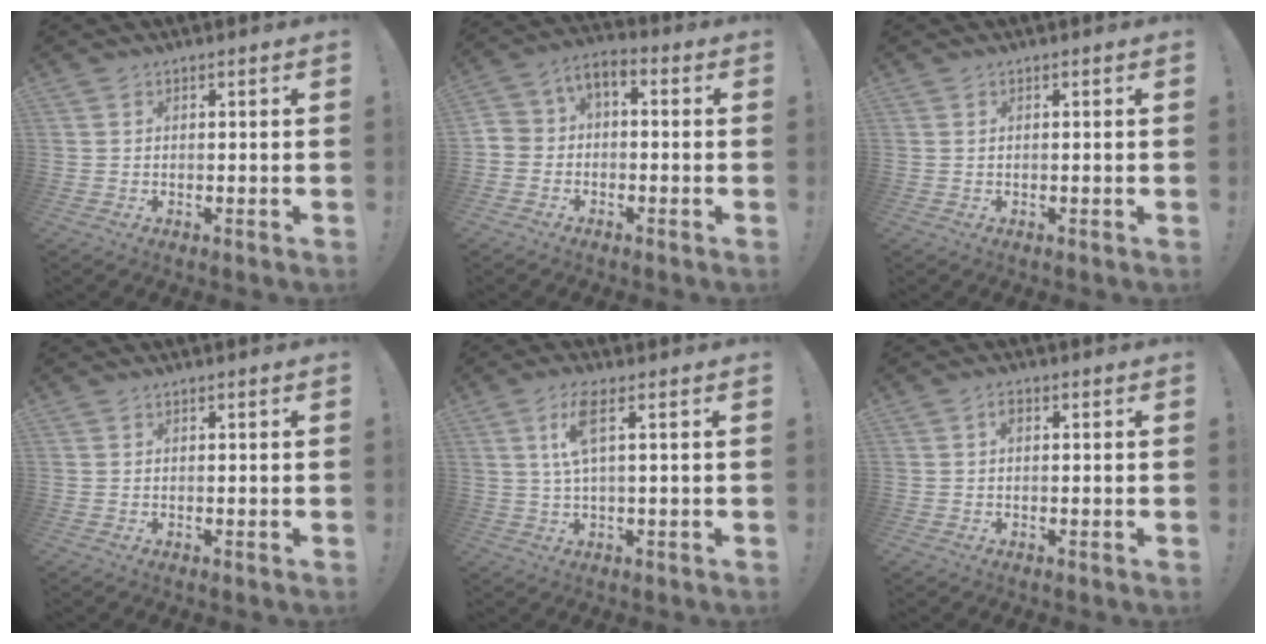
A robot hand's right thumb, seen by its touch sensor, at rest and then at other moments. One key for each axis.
{"total": 4.9, "fx": -2.8, "fy": 3.5, "fz": 2.1, "tx": -0.042, "ty": 0.022, "tz": -0.049}
{"total": 0.0}
{"total": 0.0}
{"total": 7.3, "fx": 2.4, "fy": 1.6, "fz": 6.7, "tx": -0.127, "ty": 0.002, "tz": 0.042}
{"total": 1.5, "fx": 0.4, "fy": 0.8, "fz": 1.2, "tx": -0.019, "ty": 0.002, "tz": 0.004}